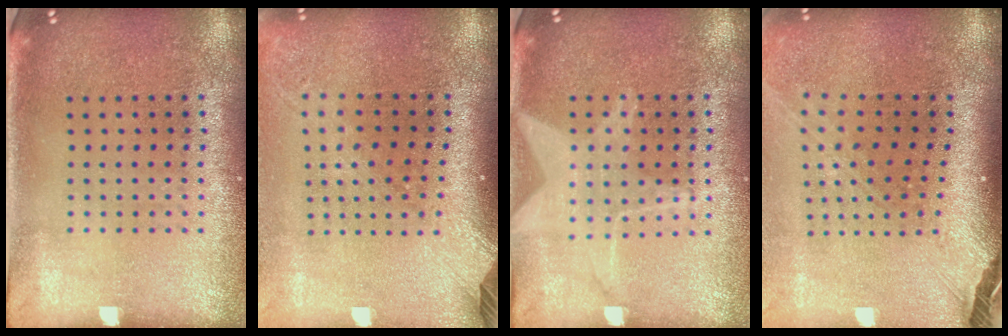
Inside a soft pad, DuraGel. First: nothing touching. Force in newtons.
{"total": 2.3, "press": 1.7, "slide": 1.5}
{"total": 1.3, "press": 1.3, "slide": 0.1}
{"total": 2.8, "press": 2.1, "slide": 1.9}